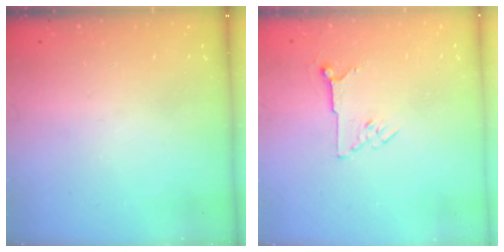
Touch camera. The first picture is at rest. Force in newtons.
{"total": 6.3, "press": 6.3, "slide": 0.5}